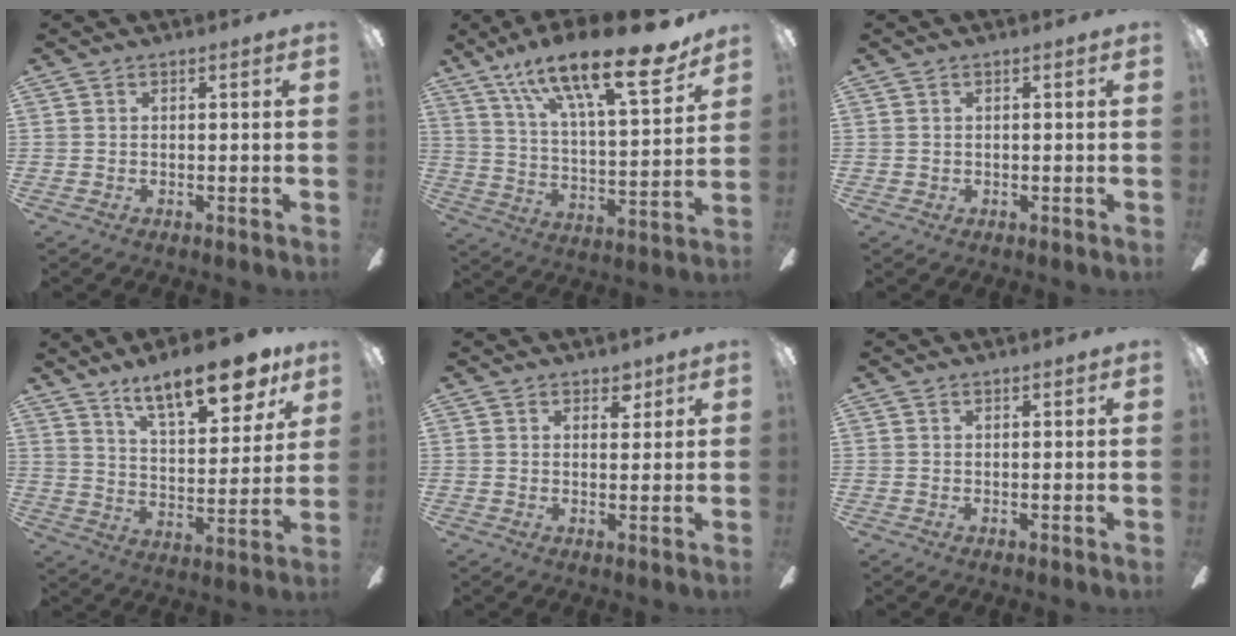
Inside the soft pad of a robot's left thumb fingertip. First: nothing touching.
{"total": 24.5, "force": [16.8, 6.8, 16.5], "torque": [-0.261, -0.102, 0.270]}
{"total": 0.6, "force": [0.2, 0.5, 0.1], "torque": [-0.003, 0.005, 0.002]}
{"total": 18.3, "force": [13.0, 6.7, 11.0], "torque": [-0.164, -0.072, 0.212]}
{"total": 3.1, "force": [2.4, 1.6, 1.0], "torque": [0.001, -0.010, 0.040]}
{"total": 0.7, "force": [0.6, 0.0, 0.3], "torque": [-0.008, 0.000, 0.010]}